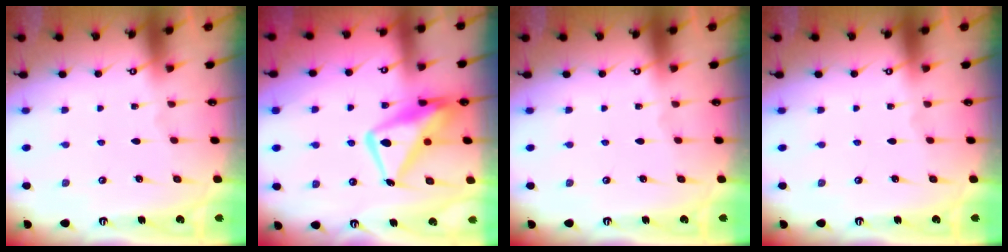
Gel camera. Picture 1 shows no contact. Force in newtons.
{"total": 14.7, "press": 14.6, "slide": 1.3}
{"total": 0.0}
{"total": 0.0}